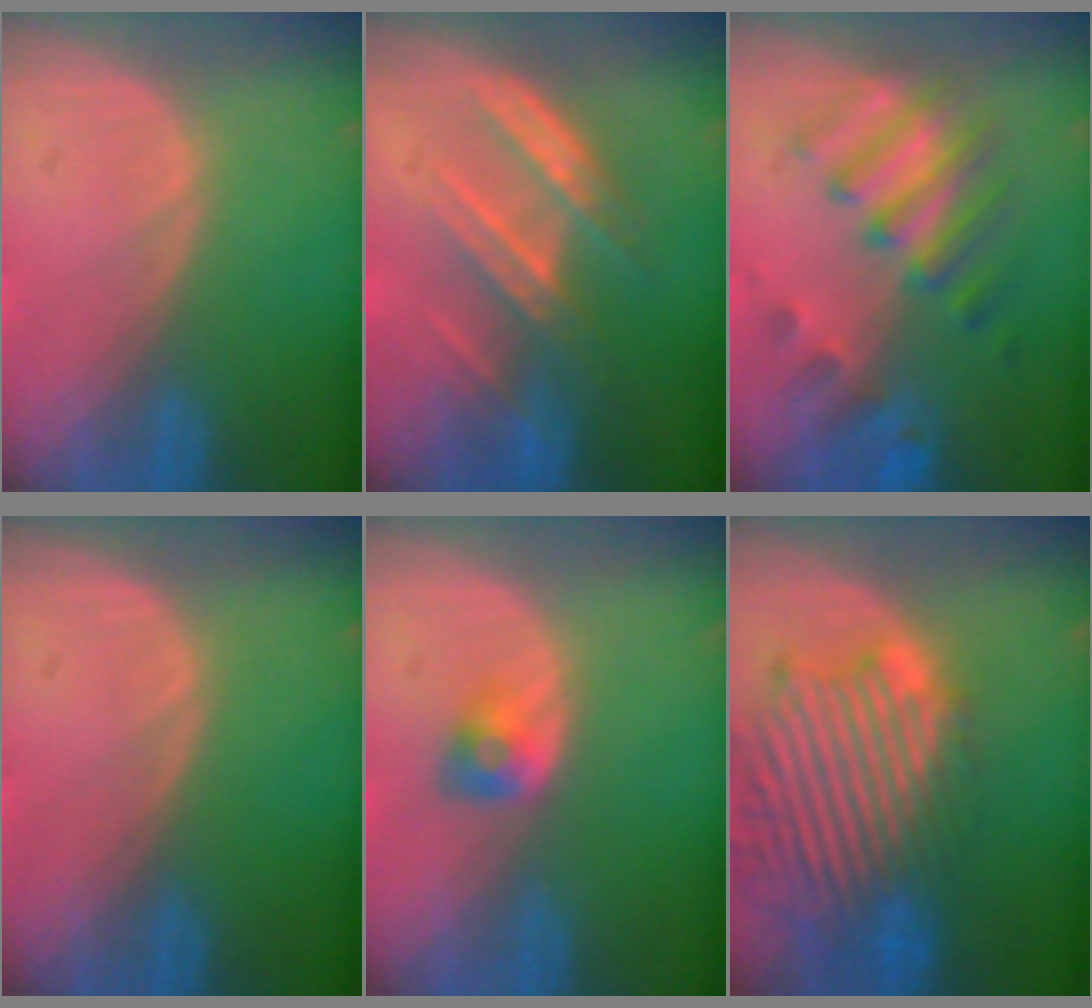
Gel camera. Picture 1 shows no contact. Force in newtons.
{"total": 7.2, "press": 6.5, "slide": 3.0}
{"total": 7.9, "press": 7.7, "slide": 1.8}
{"total": 0.0}
{"total": 2.7, "press": 2.4, "slide": 1.2}
{"total": 13.7, "press": 11.7, "slide": 7.0}